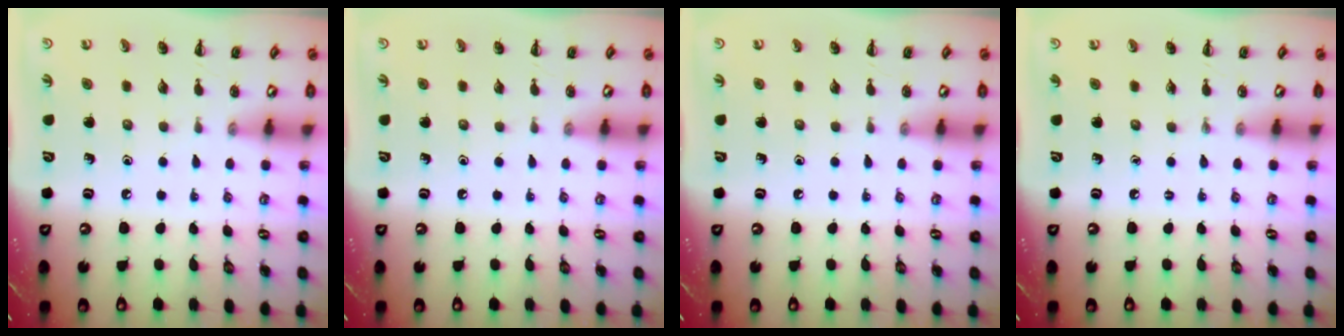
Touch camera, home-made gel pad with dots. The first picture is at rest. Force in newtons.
{"total": 0.0}
{"total": 0.0}
{"total": 0.0}